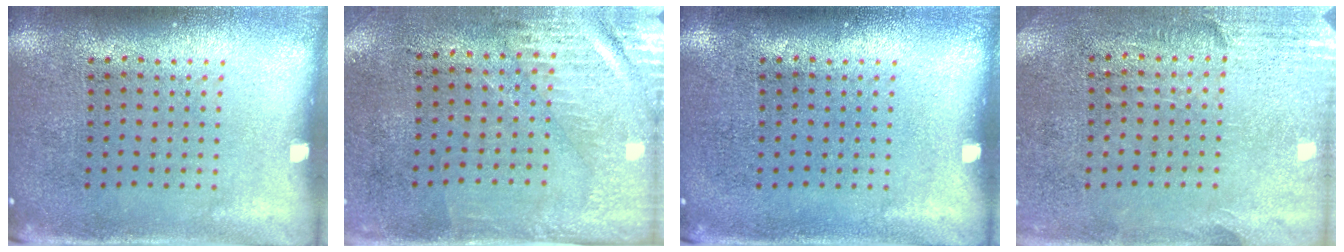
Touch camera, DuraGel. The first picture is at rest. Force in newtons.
{"total": 3.0, "press": 2.5, "slide": 1.6}
{"total": 0.0}
{"total": 2.8, "press": 2.4, "slide": 1.4}